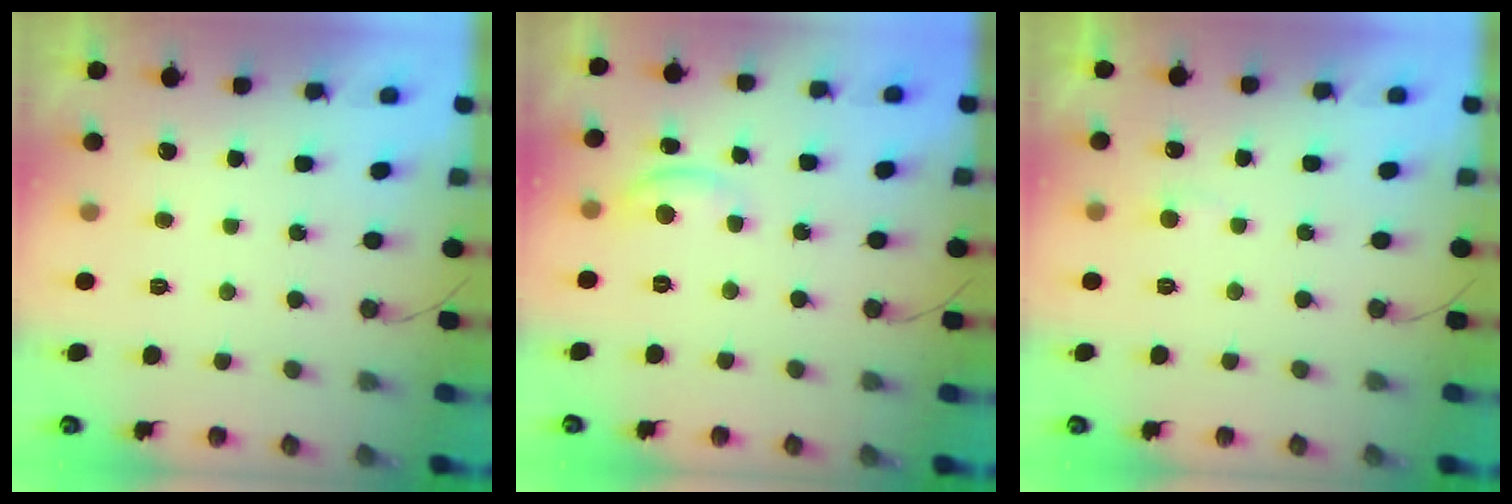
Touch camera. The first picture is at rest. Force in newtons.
{"total": 7.2, "press": 7.2, "slide": 0.3}
{"total": 3.7, "press": 3.7, "slide": 0.4}